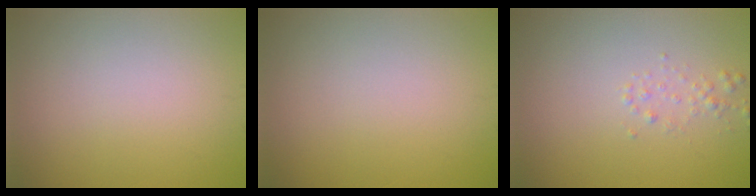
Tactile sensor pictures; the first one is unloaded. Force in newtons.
{"total": 0.0}
{"total": 0.9, "press": 0.9, "slide": 0.0}